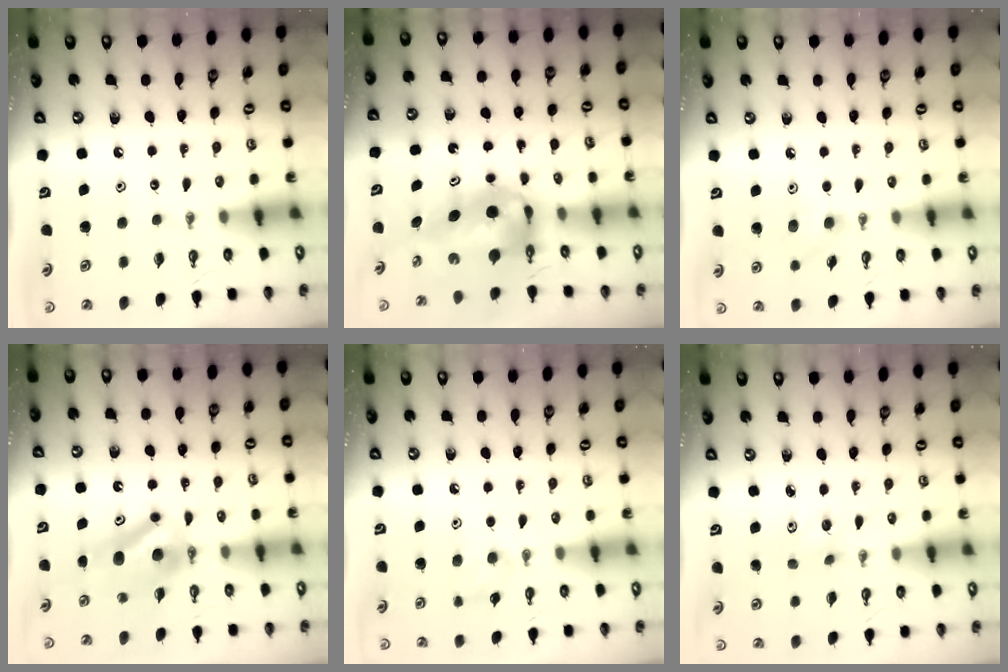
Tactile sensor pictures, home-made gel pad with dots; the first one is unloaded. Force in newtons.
{"total": 8.3, "press": 7.9, "slide": 2.5}
{"total": 6.4, "press": 6.3, "slide": 1.1}
{"total": 7.7, "press": 6.1, "slide": 4.7}
{"total": 7.9, "press": 7.3, "slide": 3.2}
{"total": 6.2, "press": 5.5, "slide": 2.9}